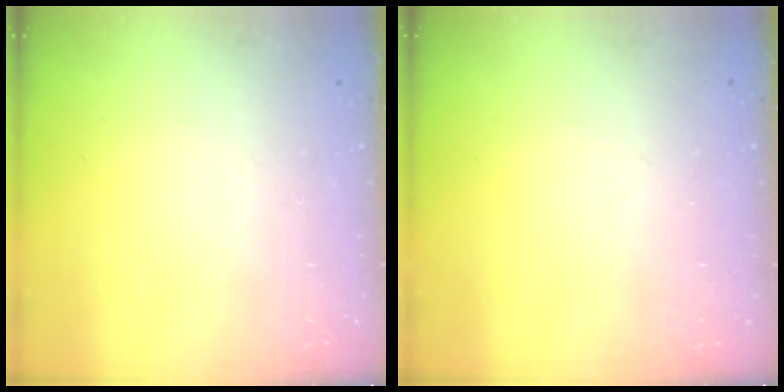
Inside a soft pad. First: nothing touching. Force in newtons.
{"total": 0.0}